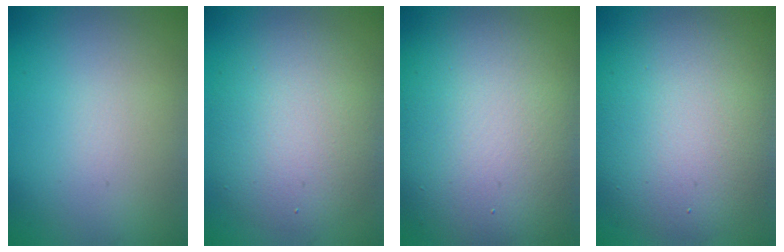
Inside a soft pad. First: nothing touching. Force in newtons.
{"total": 6.5, "press": 6.5, "slide": 0.5}
{"total": 15.0, "press": 15.0, "slide": 0.4}
{"total": 9.7, "press": 9.7, "slide": 0.4}